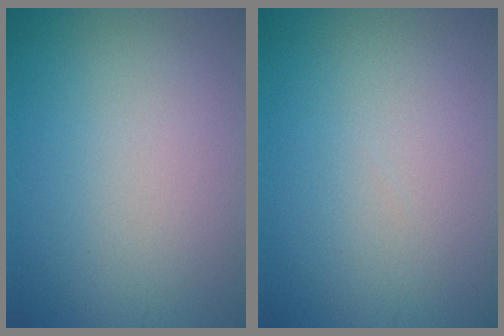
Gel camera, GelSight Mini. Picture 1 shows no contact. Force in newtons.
{"total": 0.0}